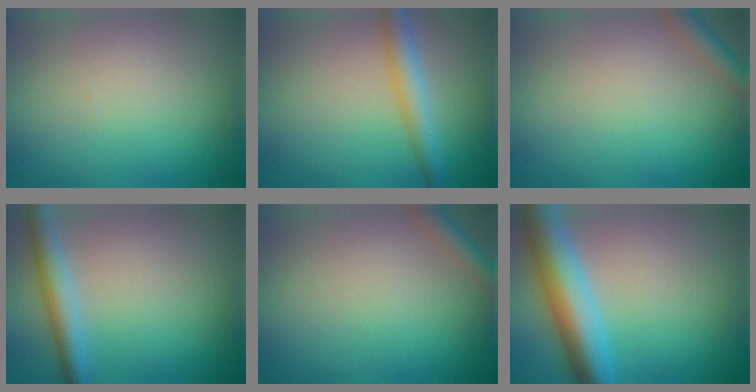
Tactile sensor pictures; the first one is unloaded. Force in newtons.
{"total": 3.6, "press": 3.6, "slide": 0.2}
{"total": 2.3, "press": 2.3, "slide": 0.1}
{"total": 3.6, "press": 3.6, "slide": 0.1}
{"total": 2.3, "press": 2.3, "slide": 0.1}
{"total": 8.0, "press": 7.9, "slide": 0.2}